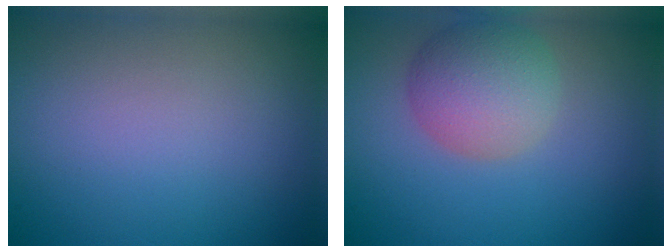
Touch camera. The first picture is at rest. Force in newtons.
{"total": 5.1, "press": 5.0, "slide": 0.3}